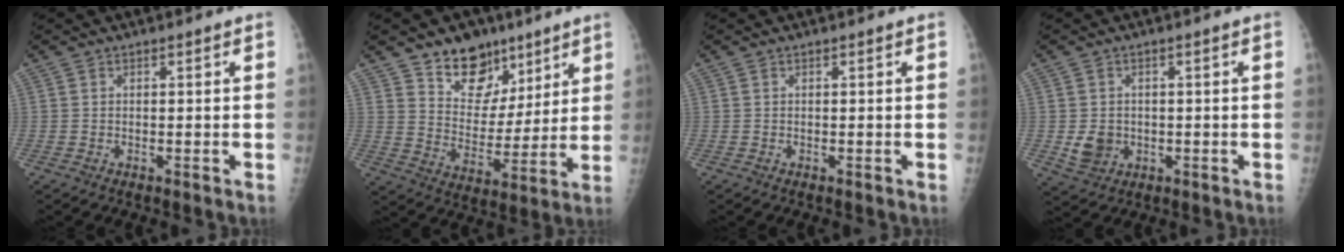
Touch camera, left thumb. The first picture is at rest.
{"total": 13.4, "force": [9.0, 8.8, 4.7], "torque": [-0.030, -0.053, 0.156]}
{"total": 0.0}
{"total": 4.4, "force": [-0.5, 3.8, 2.1], "torque": [-0.023, 0.000, 0.001]}